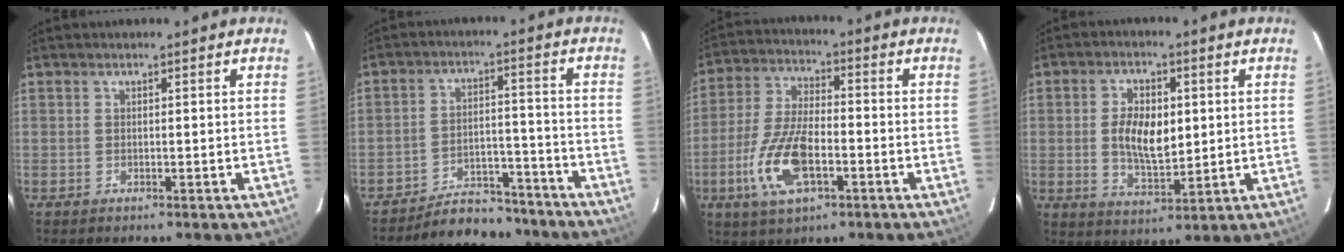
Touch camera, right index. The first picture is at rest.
{"total": 13.2, "force": [-11.5, 4.9, 4.3], "torque": [-0.094, 0.021, -0.151]}
{"total": 13.2, "force": [-4.7, 5.4, 11.1], "torque": [-0.238, -0.006, -0.087]}
{"total": 9.0, "force": [0.8, 4.7, 7.6], "torque": [-0.143, 0.003, 0.021]}